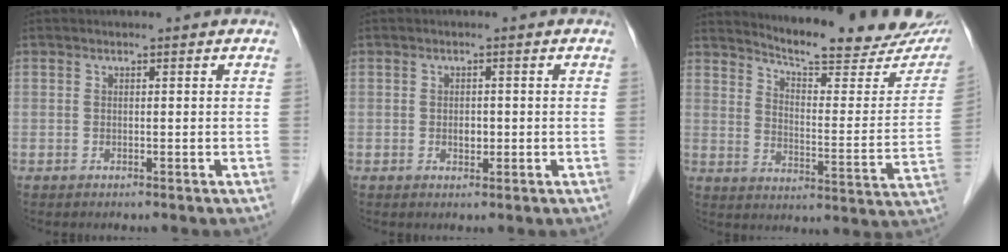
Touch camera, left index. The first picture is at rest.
{"total": 1.5, "force": [-0.2, 1.0, 1.0], "torque": [-0.018, -0.001, -0.002]}
{"total": 21.6, "force": [19.5, 2.8, 8.9], "torque": [-0.121, -0.073, 0.243]}